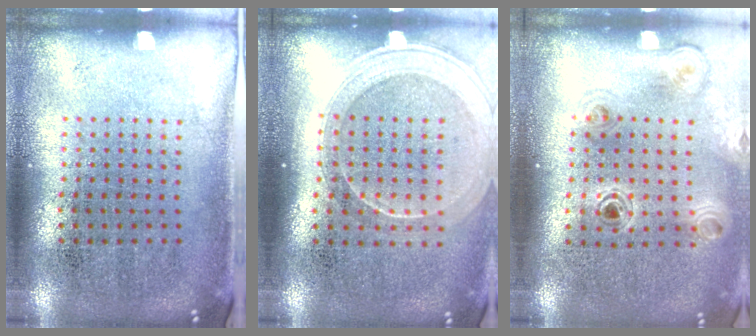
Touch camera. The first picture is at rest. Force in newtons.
{"total": 1.9, "press": 1.7, "slide": 0.9}
{"total": 1.1, "press": 1.1, "slide": 0.1}